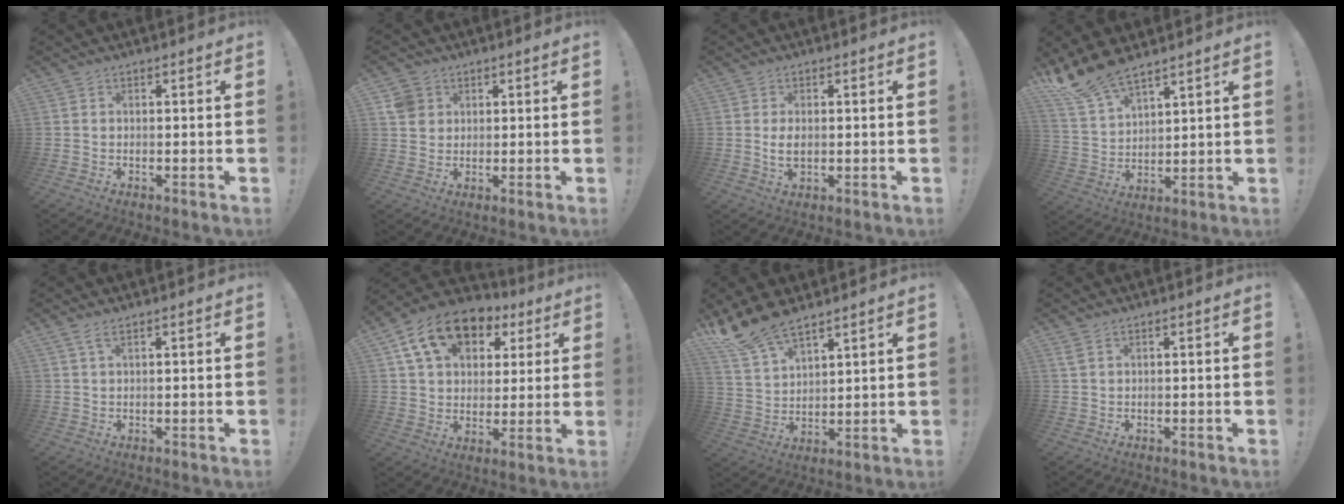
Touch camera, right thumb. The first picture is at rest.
{"total": 5.7, "force": [2.2, 5.0, 1.6], "torque": [-0.020, -0.003, 0.045]}
{"total": 3.5, "force": [0.1, 1.9, 3.0], "torque": [-0.040, -0.007, -0.004]}
{"total": 11.7, "force": [10.2, 3.7, 4.4], "torque": [-0.106, -0.057, 0.195]}
{"total": 2.2, "force": [1.2, 0.5, 1.7], "torque": [-0.034, -0.001, 0.023]}
{"total": 15.9, "force": [8.2, 10.8, 8.4], "torque": [-0.139, -0.032, 0.154]}
{"total": 12.1, "force": [10.2, 4.3, 4.8], "torque": [-0.104, -0.059, 0.194]}
{"total": 1.8, "force": [1.1, 0.4, 1.4], "torque": [-0.031, 0.002, 0.020]}